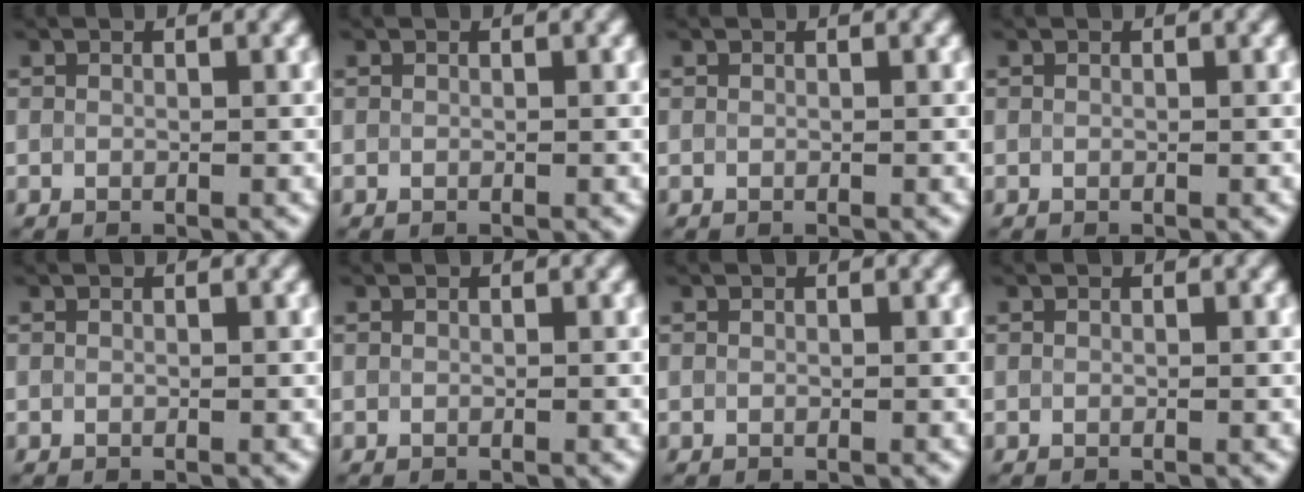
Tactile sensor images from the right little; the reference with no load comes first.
{"total": 0.0}
{"total": 0.0}
{"total": 0.0}
{"total": 0.0}
{"total": 0.0}
{"total": 0.0}
{"total": 0.0}